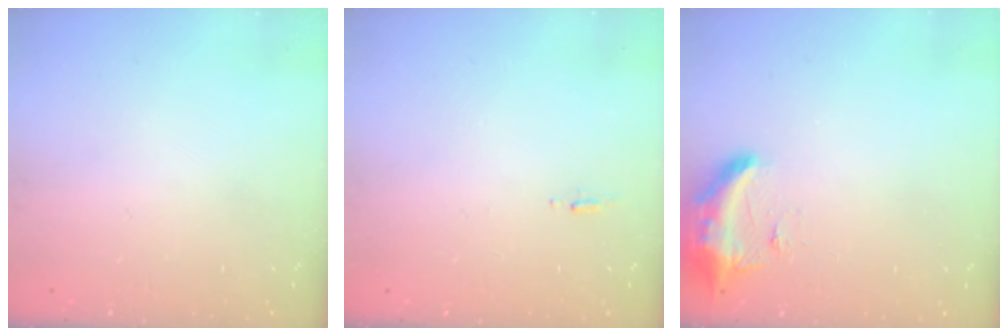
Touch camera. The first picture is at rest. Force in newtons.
{"total": 5.0, "press": 4.7, "slide": 1.8}
{"total": 9.5, "press": 9.4, "slide": 1.2}